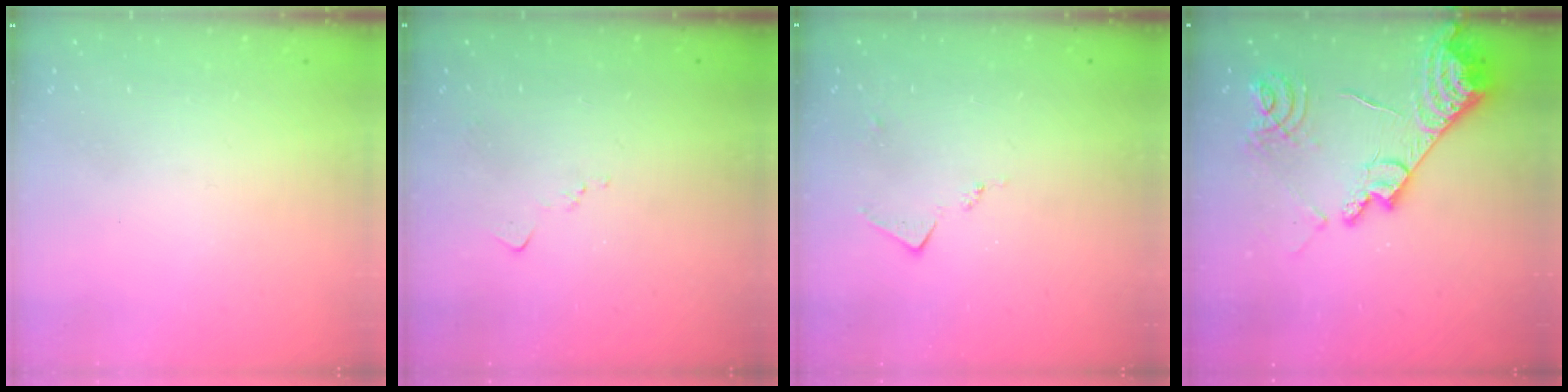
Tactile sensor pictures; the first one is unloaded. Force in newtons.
{"total": 6.6, "press": 6.5, "slide": 0.9}
{"total": 7.1, "press": 7.0, "slide": 0.9}
{"total": 17.4, "press": 17.4, "slide": 1.3}